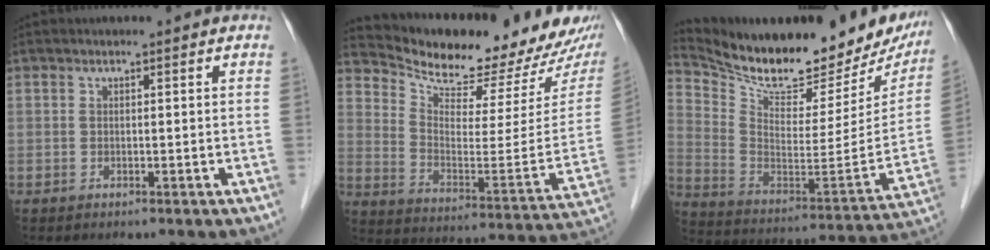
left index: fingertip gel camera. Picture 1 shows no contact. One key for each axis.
{"total": 20.1, "fx": 18.7, "fy": 3.8, "fz": 6.3, "tx": -0.102, "ty": -0.059, "tz": 0.265}
{"total": 26.1, "fx": 22.1, "fy": 7.2, "fz": 11.8, "tx": -0.202, "ty": -0.040, "tz": 0.322}